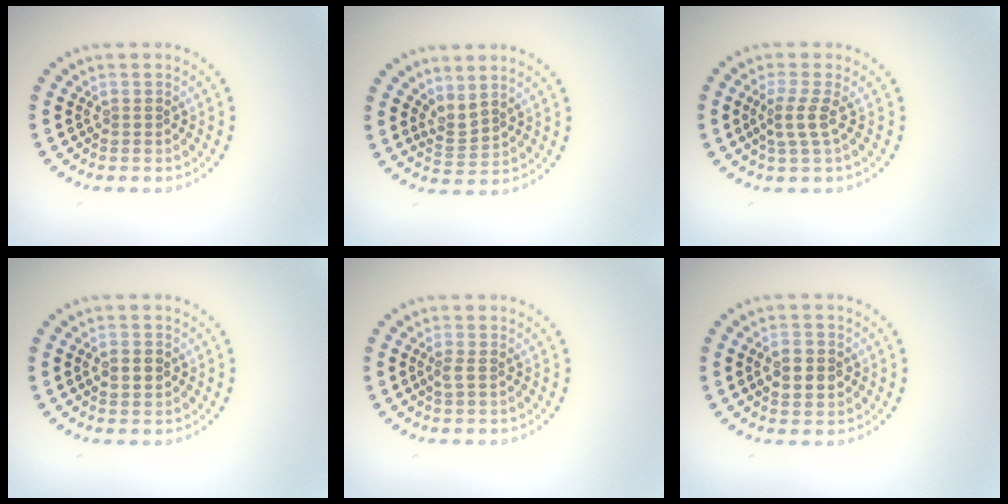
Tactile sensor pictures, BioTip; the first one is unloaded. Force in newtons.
{"total": 1.9, "press": 1.3, "slide": 1.4}
{"total": 2.1, "press": 1.5, "slide": 1.5}
{"total": 2.1, "press": 2.1, "slide": 0.1}
{"total": 0.8, "press": 0.6, "slide": 0.5}
{"total": 3.0, "press": 3.0, "slide": 0.1}